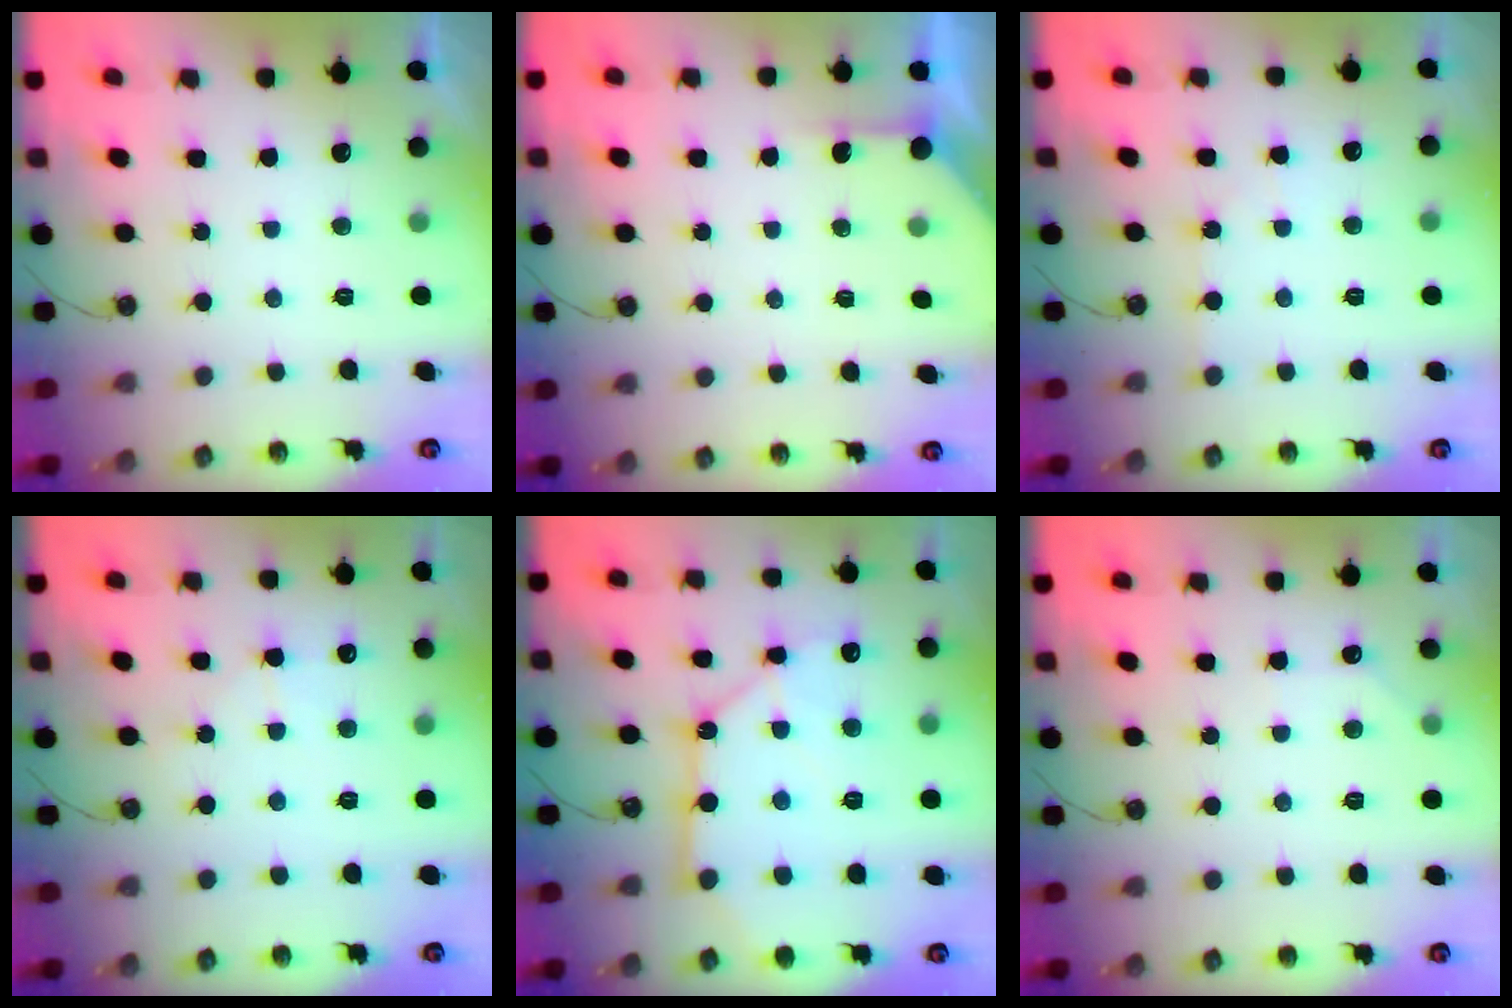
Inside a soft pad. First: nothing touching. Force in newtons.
{"total": 1.9, "press": 1.9, "slide": 0.3}
{"total": 3.0, "press": 3.0, "slide": 0.4}
{"total": 3.2, "press": 3.1, "slide": 0.4}
{"total": 15.8, "press": 15.6, "slide": 2.1}
{"total": 3.3, "press": 3.3, "slide": 0.5}